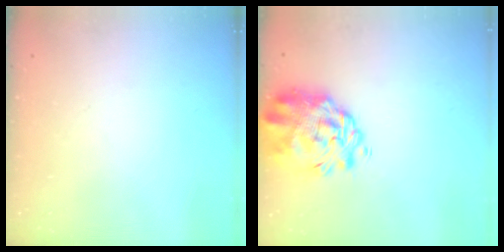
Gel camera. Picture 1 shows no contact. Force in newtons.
{"total": 5.3, "press": 4.7, "slide": 2.3}